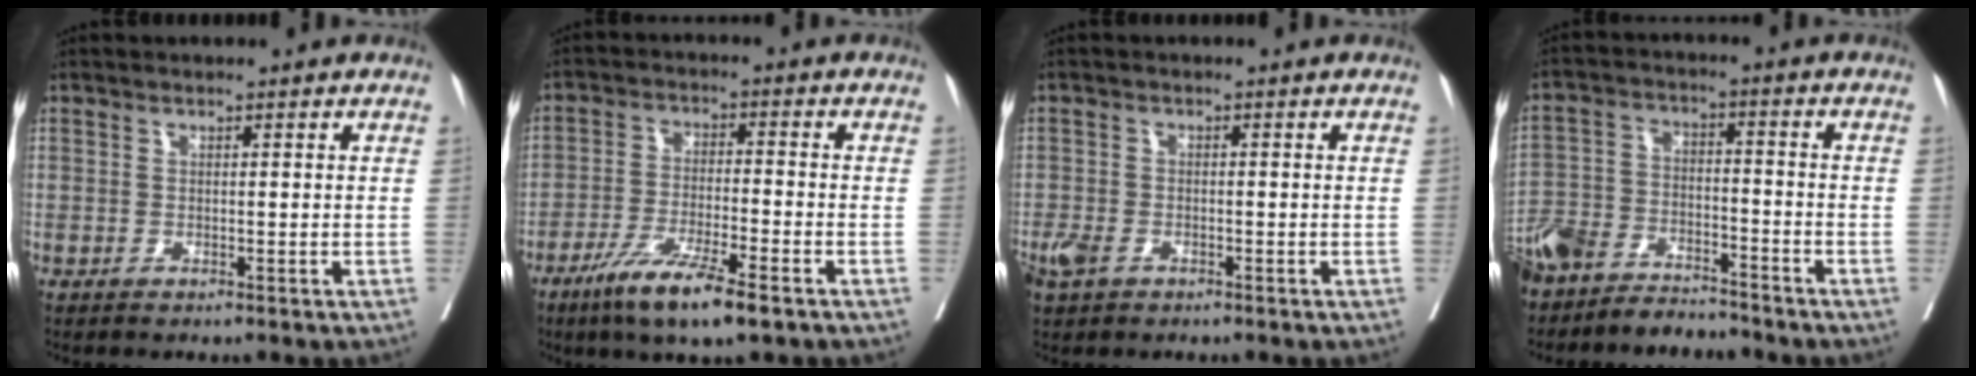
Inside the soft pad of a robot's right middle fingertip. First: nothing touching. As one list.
[{"total": 9.6, "force": [-6.2, 0.9, 7.3], "torque": [-0.138, -0.020, -0.107]}, {"total": 3.3, "force": [-2.0, 2.0, 1.7], "torque": [-0.036, -0.001, -0.033]}, {"total": 13.0, "force": [-11.5, 4.6, 4.0], "torque": [-0.079, 0.010, -0.197]}]